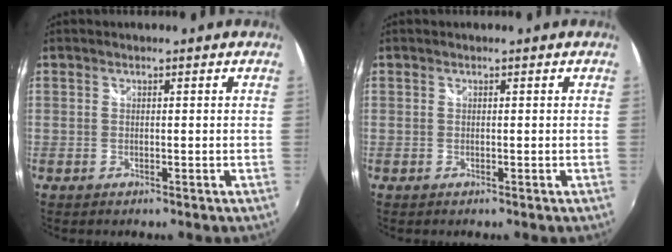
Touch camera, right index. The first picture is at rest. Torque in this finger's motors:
{"motor_torque": [-0.02, 0.01, 0.00, 0.01]}